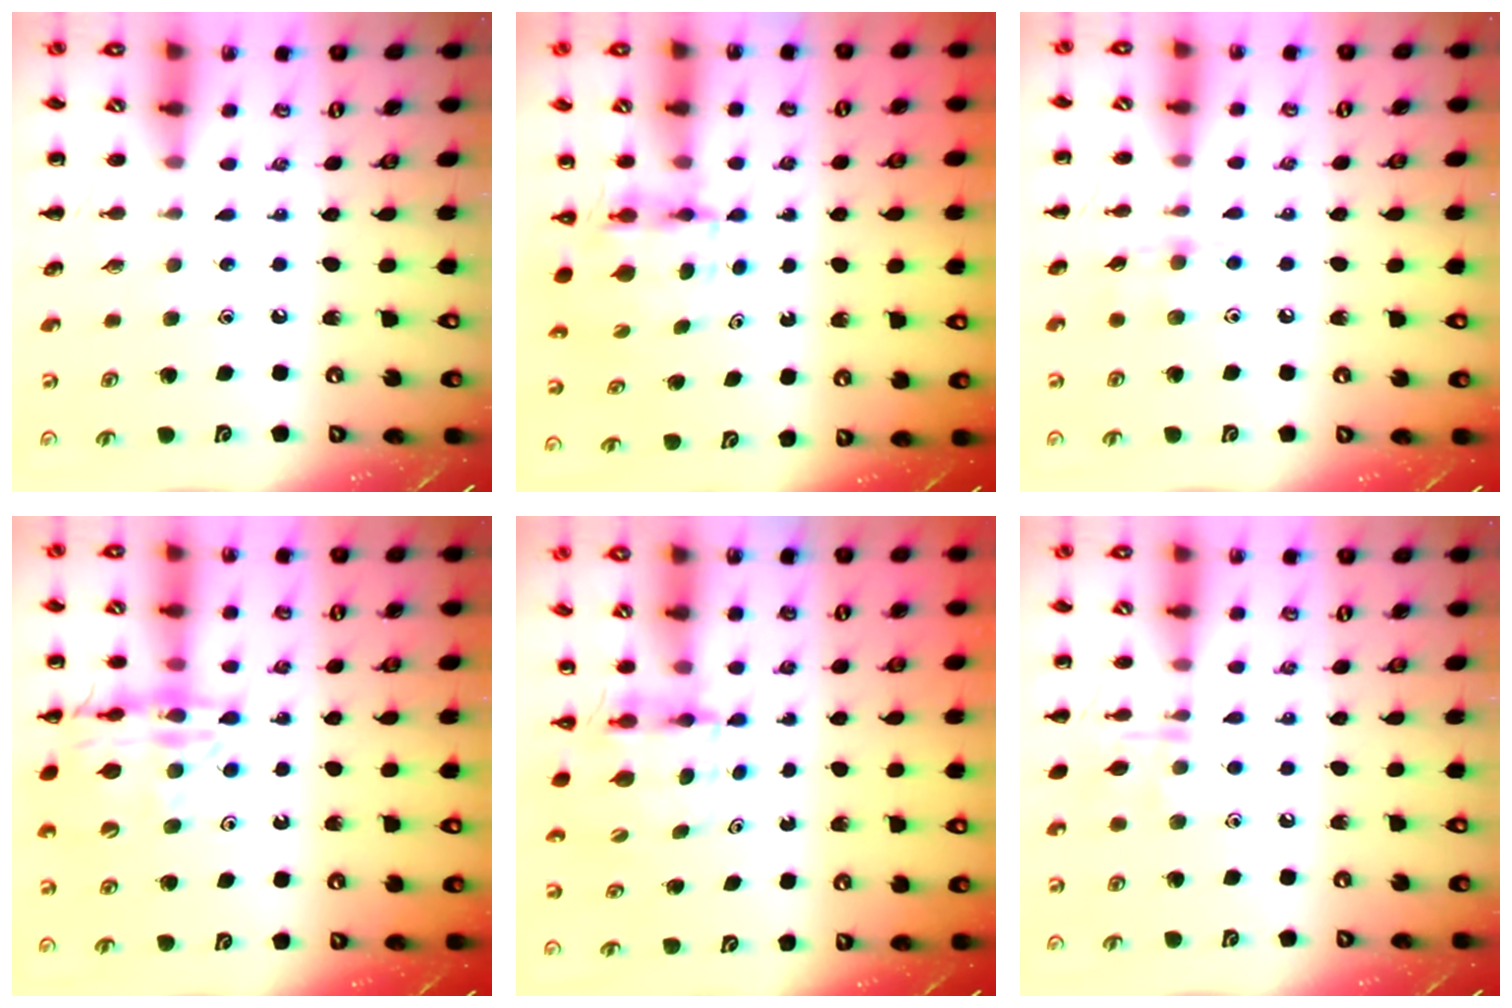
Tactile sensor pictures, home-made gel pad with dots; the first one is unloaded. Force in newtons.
{"total": 3.9, "press": 3.9, "slide": 0.3}
{"total": 4.8, "press": 4.6, "slide": 1.4}
{"total": 17.4, "press": 17.2, "slide": 2.4}
{"total": 4.0, "press": 4.0, "slide": 0.1}
{"total": 7.4, "press": 7.3, "slide": 0.8}